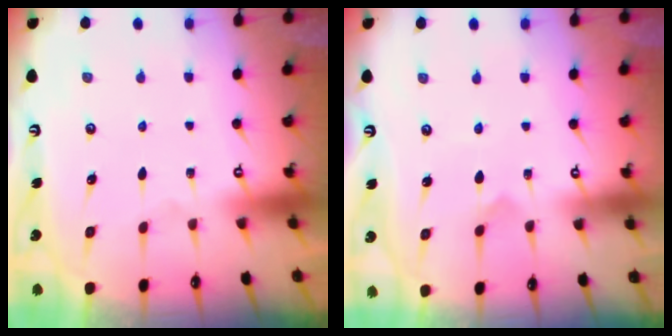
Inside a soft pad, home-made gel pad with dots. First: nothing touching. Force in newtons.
{"total": 2.7, "press": 2.7, "slide": 0.2}